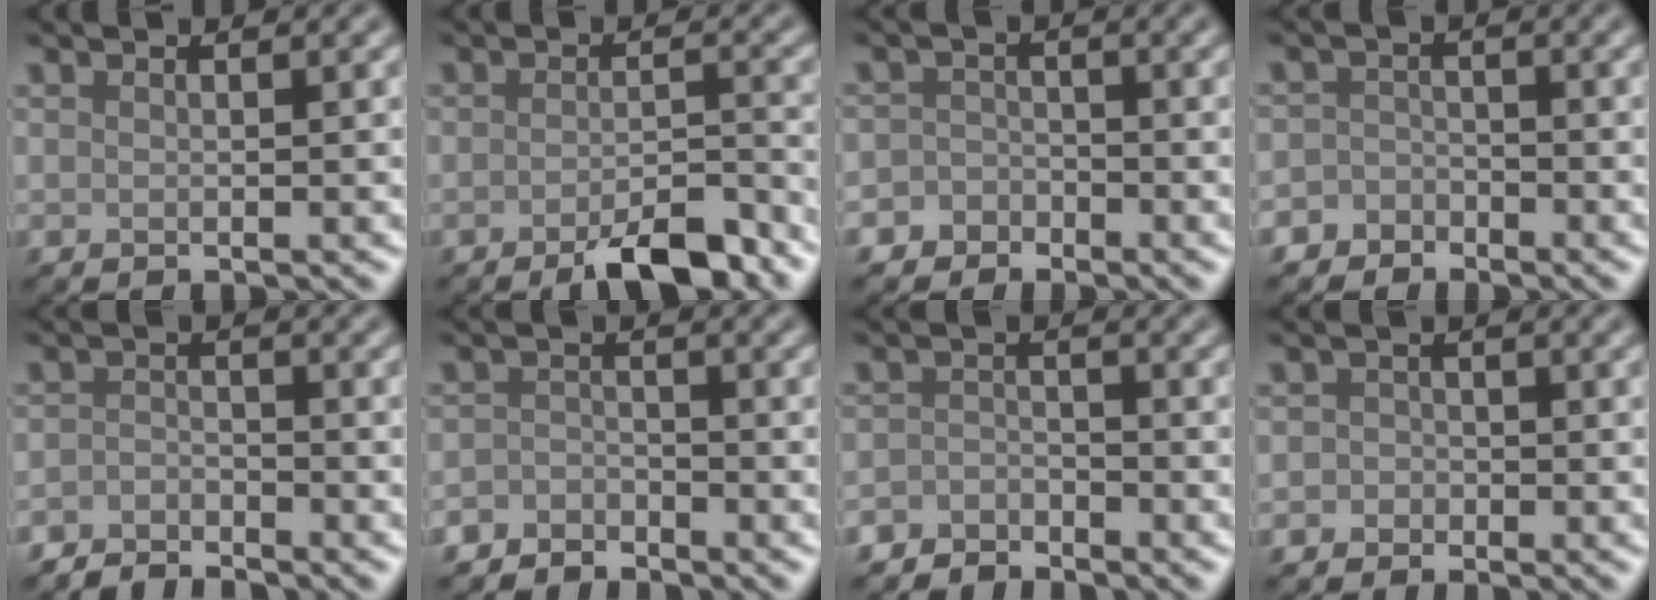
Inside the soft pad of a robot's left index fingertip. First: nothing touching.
{"total": 5.4, "force": [-3.6, 1.5, 3.7], "torque": [-0.055, 0.002, -0.055]}
{"total": 2.9, "force": [-1.9, 2.2, -0.1], "torque": [0.041, 0.005, -0.045]}
{"total": 2.8, "force": [-2.0, 1.9, -0.1], "torque": [0.035, 0.006, -0.044]}
{"total": 2.4, "force": [-2.3, 0.7, 0.3], "torque": [-0.006, 0.002, -0.049]}
{"total": 2.0, "force": [-1.7, 0.9, -0.1], "torque": [0.004, 0.006, -0.038]}
{"total": 2.2, "force": [-2.0, 1.0, 0.0], "torque": [0.004, 0.007, -0.042]}
{"total": 1.5, "force": [-0.6, 1.4, 0.2], "torque": [0.019, 0.003, -0.017]}